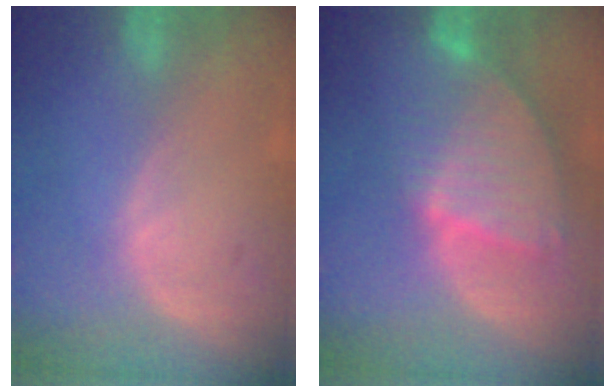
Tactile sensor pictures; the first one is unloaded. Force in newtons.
{"total": 9.2, "press": 7.8, "slide": 4.9}